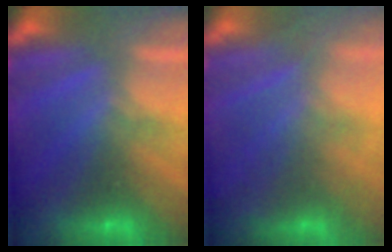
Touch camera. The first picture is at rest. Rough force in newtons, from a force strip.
{"total": 7.1}